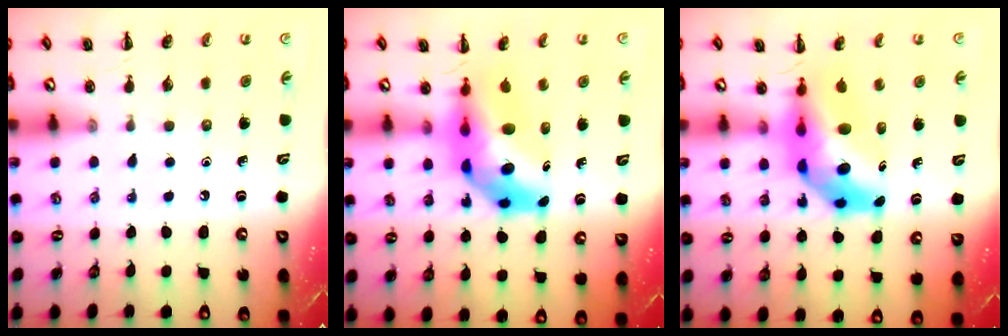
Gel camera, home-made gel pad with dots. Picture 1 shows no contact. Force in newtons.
{"total": 11.0, "press": 10.4, "slide": 3.4}
{"total": 11.0, "press": 10.4, "slide": 3.4}